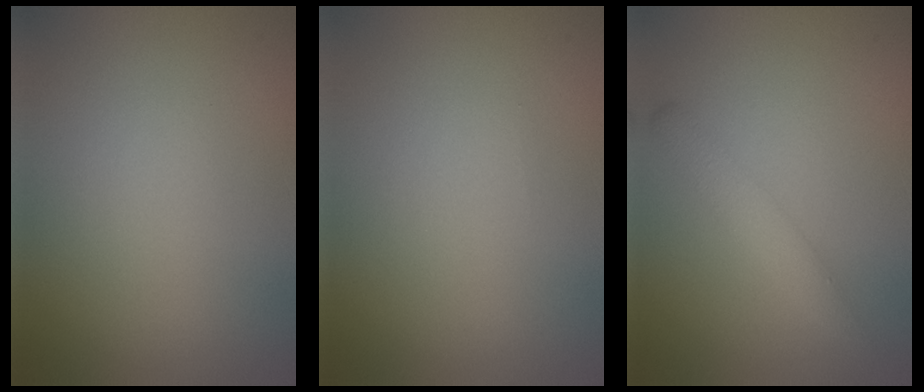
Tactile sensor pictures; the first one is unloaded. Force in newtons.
{"total": 0.0}
{"total": 2.3, "press": 2.3, "slide": 0.2}